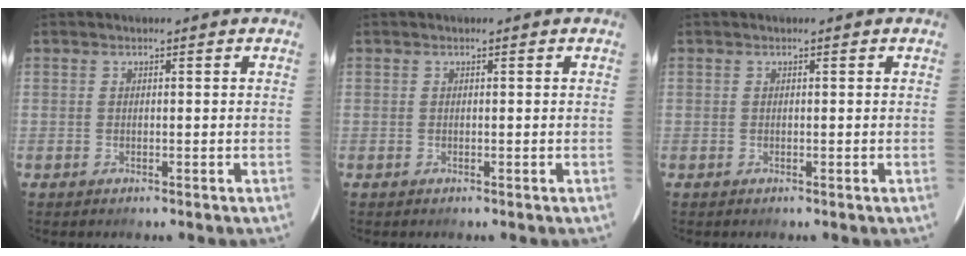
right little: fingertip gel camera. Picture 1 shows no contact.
{"total": 0.0}
{"total": 0.0}